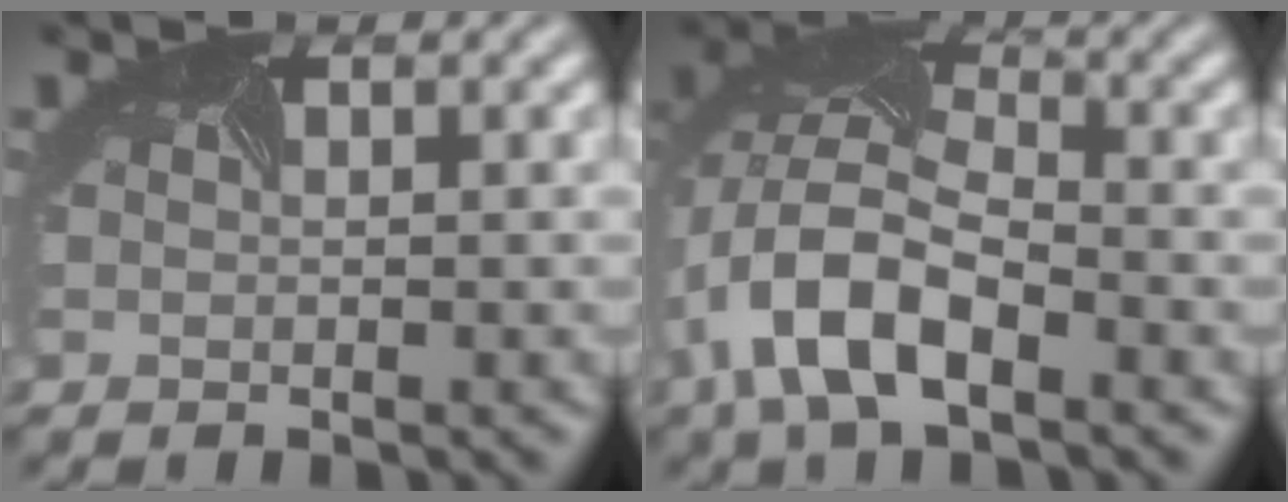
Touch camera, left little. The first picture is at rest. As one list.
[{"total": 8.9, "force": [-4.3, 4.4, 6.5], "torque": [-0.142, 0.002, -0.080]}]